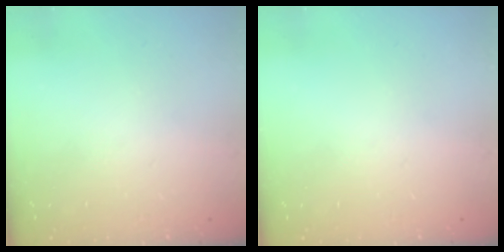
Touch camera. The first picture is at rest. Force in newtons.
{"total": 0.0}